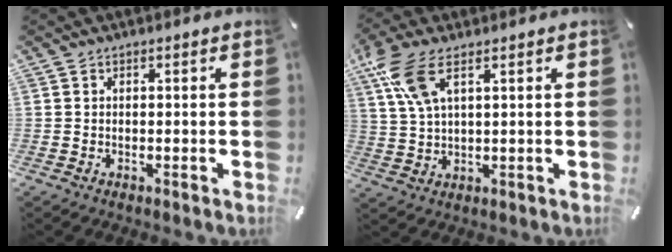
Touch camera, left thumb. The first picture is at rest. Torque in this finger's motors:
{"motor_torque": [1.39, 1.34, 0.72, 0.13, 0.47]}